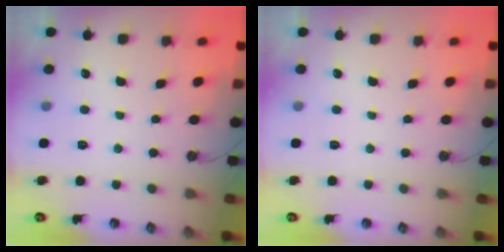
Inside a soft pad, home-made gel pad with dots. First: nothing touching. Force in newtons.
{"total": 0.0}